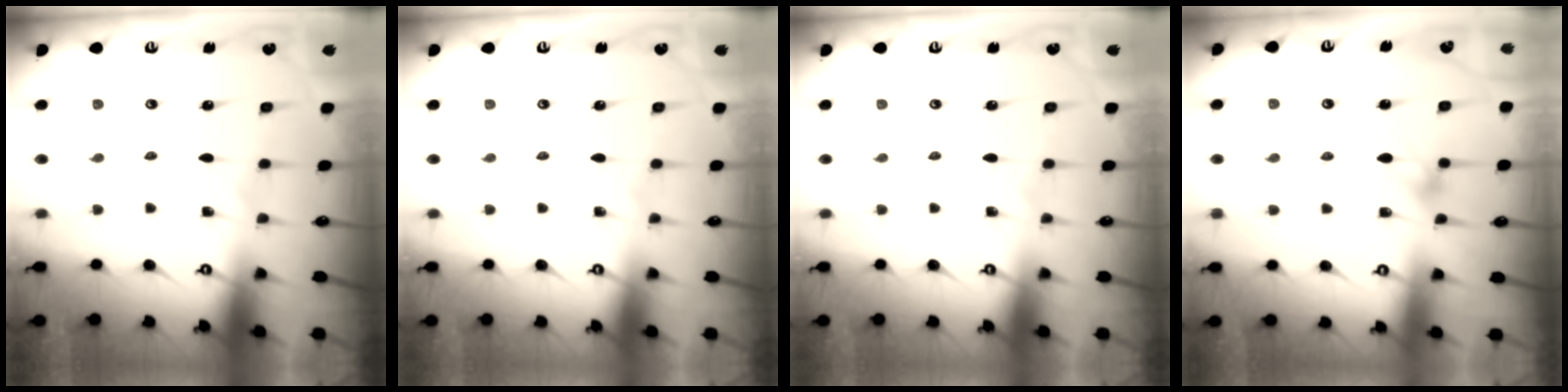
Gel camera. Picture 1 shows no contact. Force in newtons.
{"total": 0.0}
{"total": 0.0}
{"total": 6.2, "press": 6.1, "slide": 1.3}